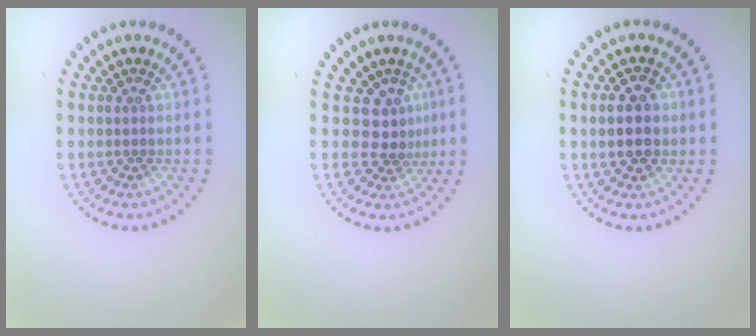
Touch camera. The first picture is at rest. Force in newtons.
{"total": 2.6, "press": 1.9, "slide": 1.8}
{"total": 4.2, "press": 4.2, "slide": 0.2}